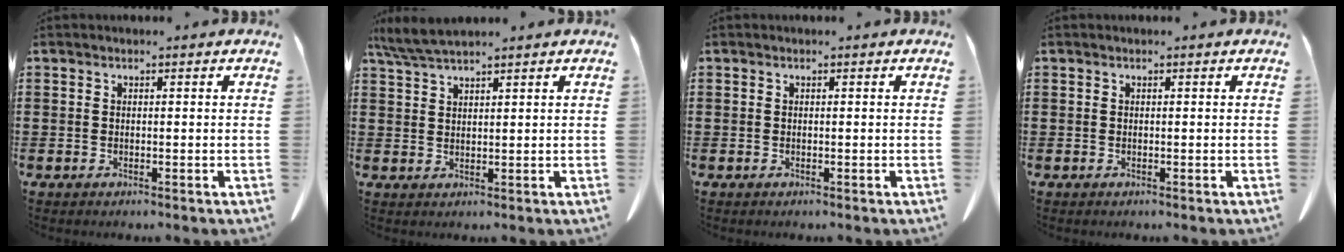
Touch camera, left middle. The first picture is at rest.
{"total": 4.1, "force": [3.5, 0.2, 2.1], "torque": [-0.052, -0.004, 0.066]}
{"total": 0.0}
{"total": 0.0}